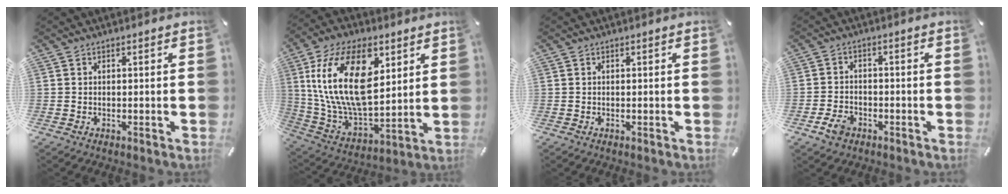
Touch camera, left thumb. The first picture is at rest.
{"total": 22.2, "force": [7.4, 12.8, 16.5], "torque": [-0.354, -0.021, 0.124]}
{"total": 0.0}
{"total": 4.9, "force": [-2.7, 3.3, 2.4], "torque": [-0.055, 0.009, -0.052]}